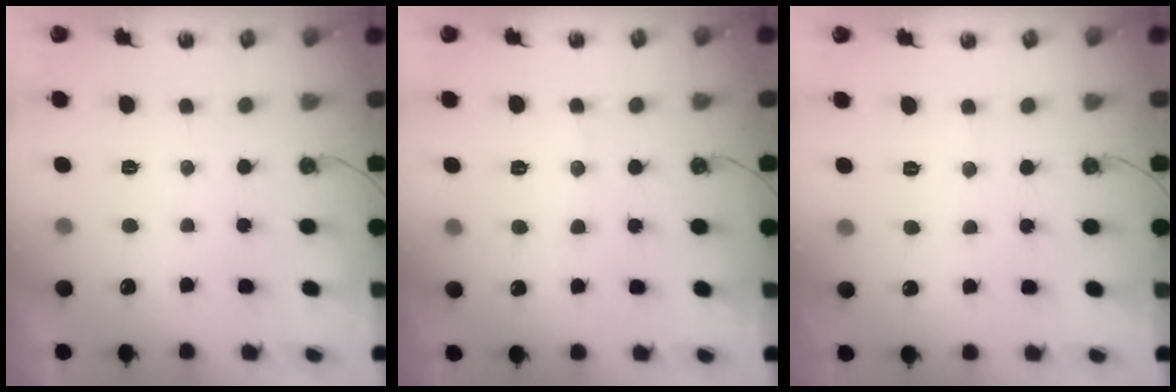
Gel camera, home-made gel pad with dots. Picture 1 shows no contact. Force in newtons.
{"total": 7.6, "press": 7.6, "slide": 0.6}
{"total": 4.4, "press": 4.4, "slide": 0.7}